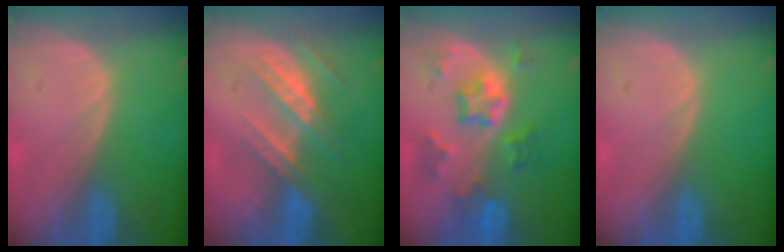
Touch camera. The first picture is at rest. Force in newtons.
{"total": 7.2, "press": 6.6, "slide": 2.8}
{"total": 7.5, "press": 6.6, "slide": 3.6}
{"total": 0.0}